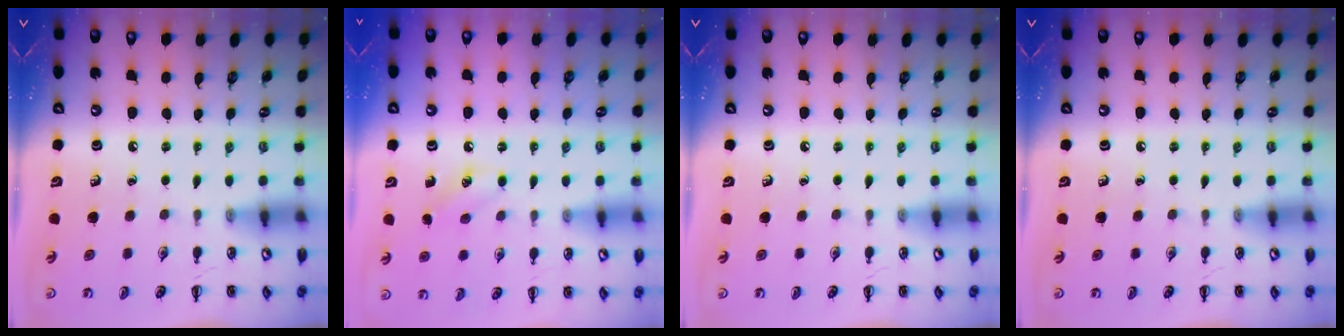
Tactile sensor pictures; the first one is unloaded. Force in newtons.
{"total": 7.0, "press": 6.8, "slide": 1.8}
{"total": 0.0}
{"total": 0.0}